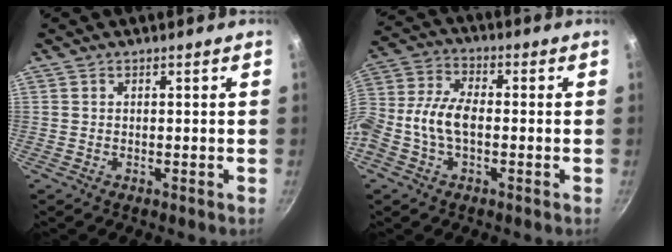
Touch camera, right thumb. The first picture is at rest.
{"total": 9.8, "force": [-1.5, 6.0, 7.6], "torque": [-0.157, 0.035, -0.044]}